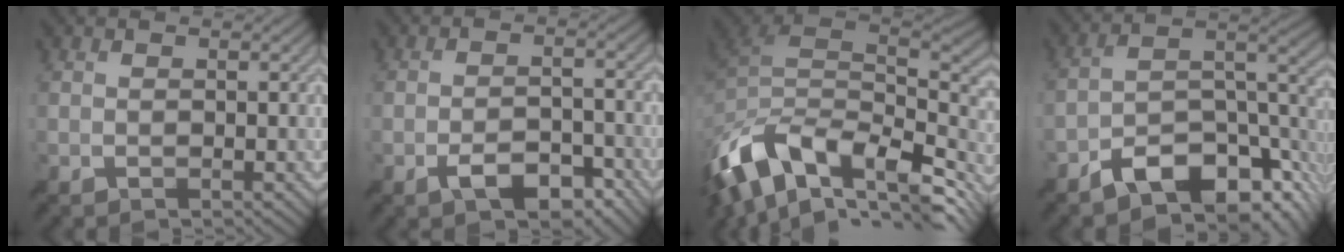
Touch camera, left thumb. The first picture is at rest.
{"total": 5.6, "force": [-3.5, 2.3, 3.8], "torque": [-0.062, 0.004, -0.058]}
{"total": 15.1, "force": [-6.8, 8.4, 10.6], "torque": [-0.252, -0.018, -0.116]}
{"total": 11.9, "force": [-8.0, 4.6, 7.5], "torque": [-0.107, -0.005, -0.149]}